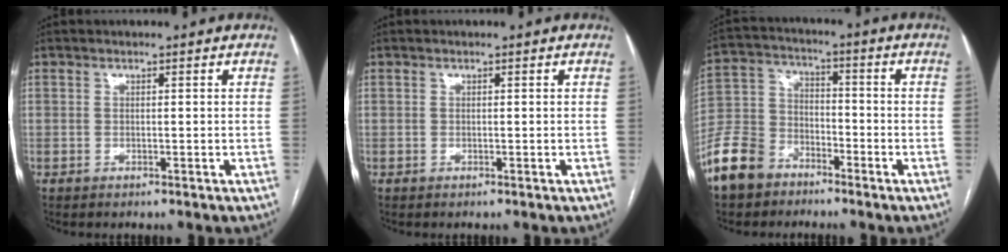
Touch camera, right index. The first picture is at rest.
{"total": 0.0}
{"total": 10.1, "force": [-7.1, 6.4, 3.2], "torque": [-0.088, 0.004, -0.147]}